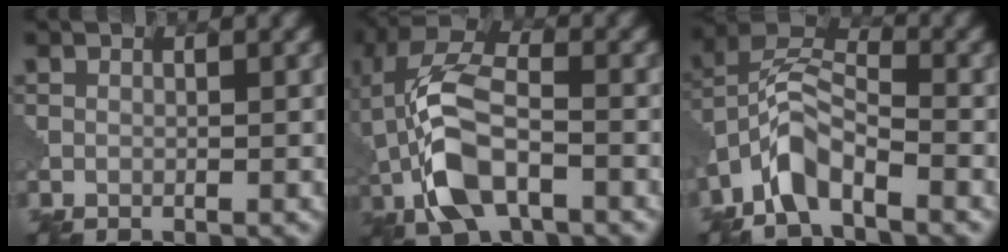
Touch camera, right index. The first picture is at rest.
{"total": 8.8, "force": [-2.7, 4.5, 7.1], "torque": [-0.156, 0.011, -0.065]}
{"total": 5.9, "force": [-3.7, 2.3, 4.0], "torque": [-0.078, 0.010, -0.081]}